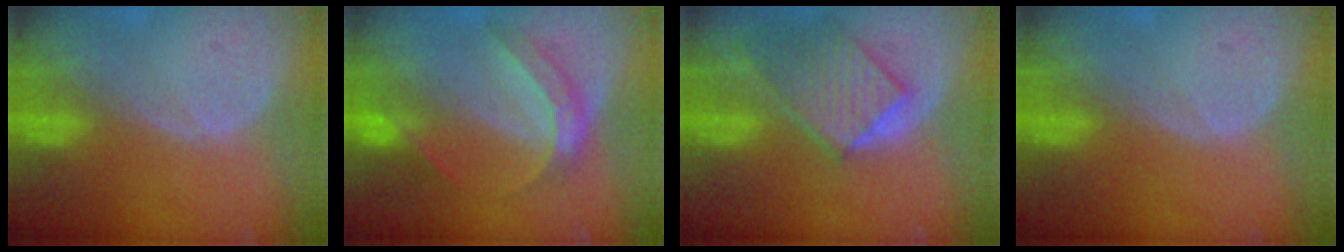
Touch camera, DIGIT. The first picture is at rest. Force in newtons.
{"total": 6.2, "press": 5.3, "slide": 3.3}
{"total": 9.1, "press": 8.1, "slide": 4.3}
{"total": 0.0}